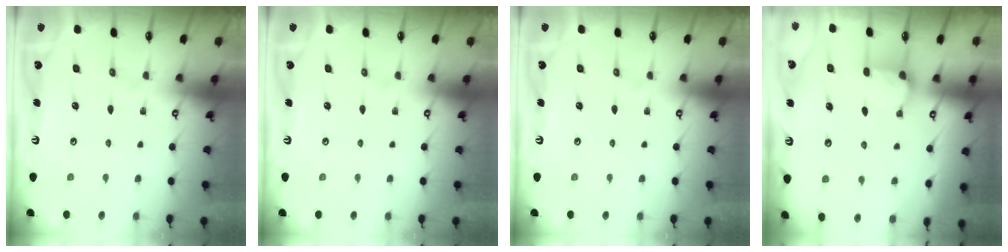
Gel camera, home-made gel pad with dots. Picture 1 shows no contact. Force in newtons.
{"total": 0.0}
{"total": 0.0}
{"total": 3.1, "press": 3.1, "slide": 0.2}